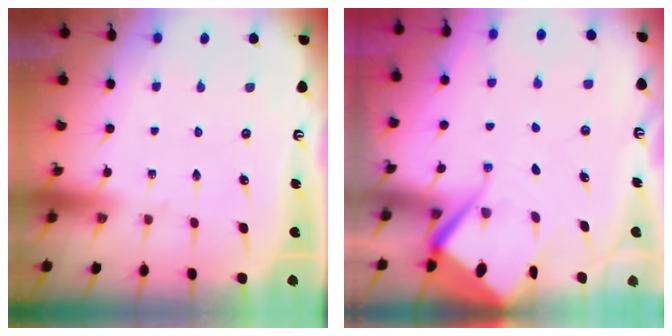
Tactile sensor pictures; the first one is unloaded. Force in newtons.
{"total": 8.7, "press": 8.6, "slide": 0.8}